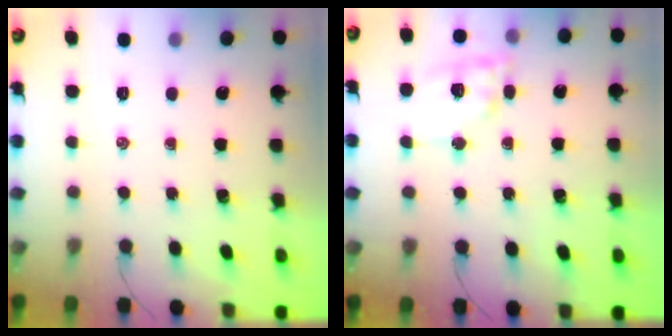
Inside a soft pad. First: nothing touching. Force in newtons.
{"total": 12.0, "press": 11.8, "slide": 2.5}